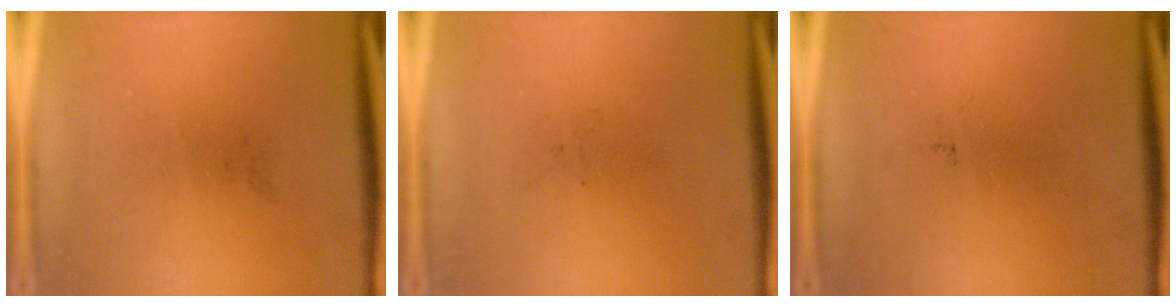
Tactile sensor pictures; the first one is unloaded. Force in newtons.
{"total": 0.0}
{"total": 0.0}